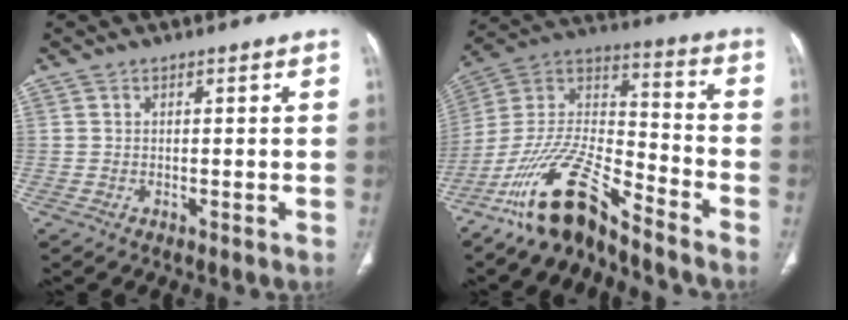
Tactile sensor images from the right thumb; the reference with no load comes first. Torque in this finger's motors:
{"motor_torque": [0.29, 0.26, 1.37, -1.40, 0.39]}